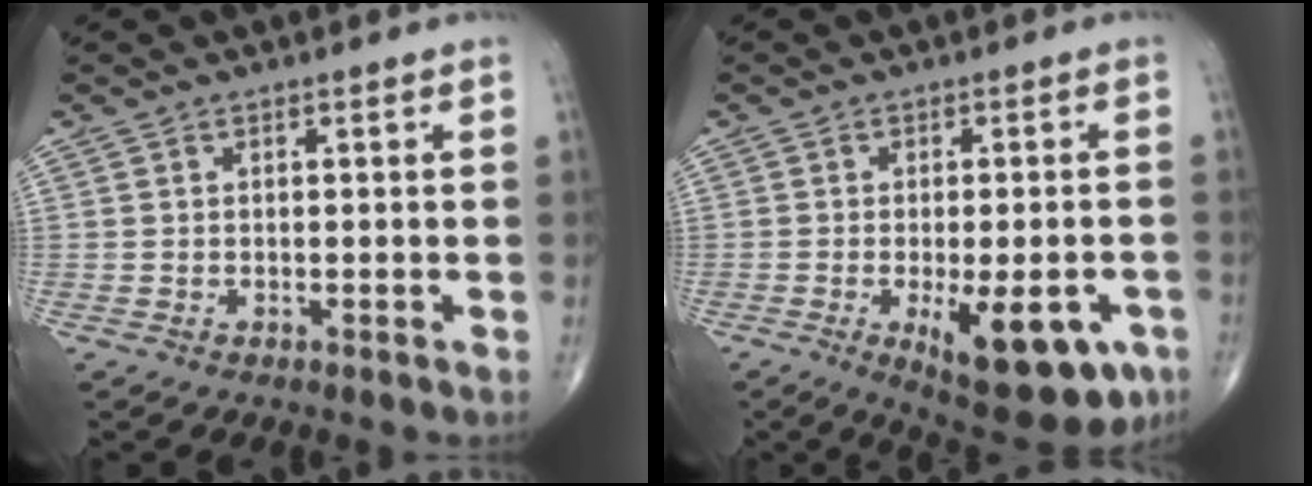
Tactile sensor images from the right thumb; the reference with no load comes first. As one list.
[{"total": 15.5, "force": [-6.2, 6.2, 12.8], "torque": [-0.136, 0.003, -0.068]}]